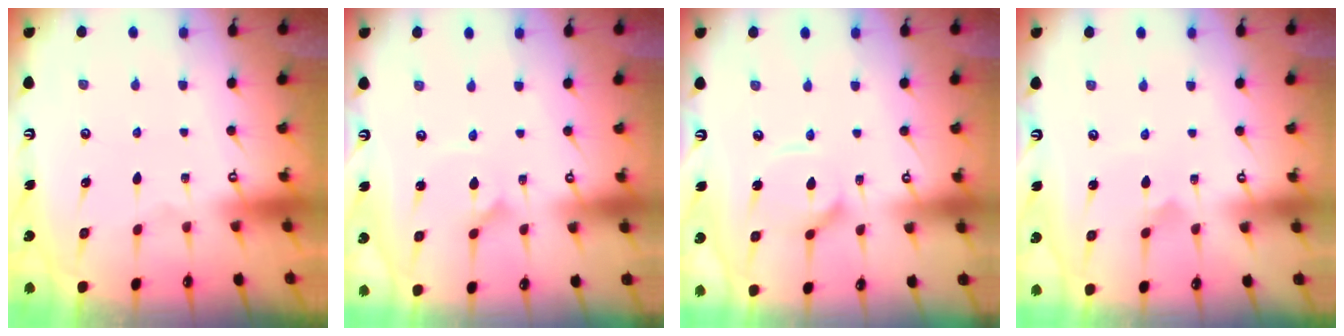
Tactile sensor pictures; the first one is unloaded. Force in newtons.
{"total": 2.3, "press": 2.3, "slide": 0.2}
{"total": 8.3, "press": 8.3, "slide": 0.7}
{"total": 2.7, "press": 2.7, "slide": 0.1}